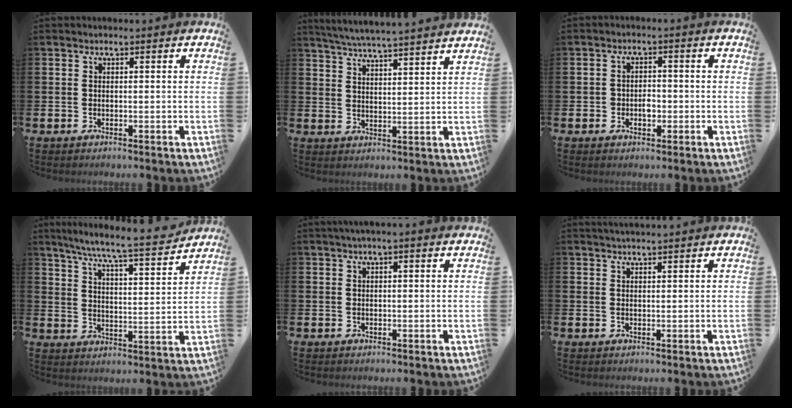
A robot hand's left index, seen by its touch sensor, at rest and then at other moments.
{"total": 5.5, "force": [5.5, -0.5, 0.8], "torque": [-0.038, -0.032, 0.097]}
{"total": 2.1, "force": [-0.6, 1.7, 1.1], "torque": [-0.003, -0.004, -0.019]}
{"total": 8.3, "force": [7.7, 0.1, 3.2], "torque": [-0.083, -0.056, 0.131]}
{"total": 1.5, "force": [1.3, -0.1, 0.8], "torque": [-0.013, 0.001, 0.022]}
{"total": 2.1, "force": [2.0, -0.1, 0.3], "torque": [-0.007, -0.006, 0.037]}